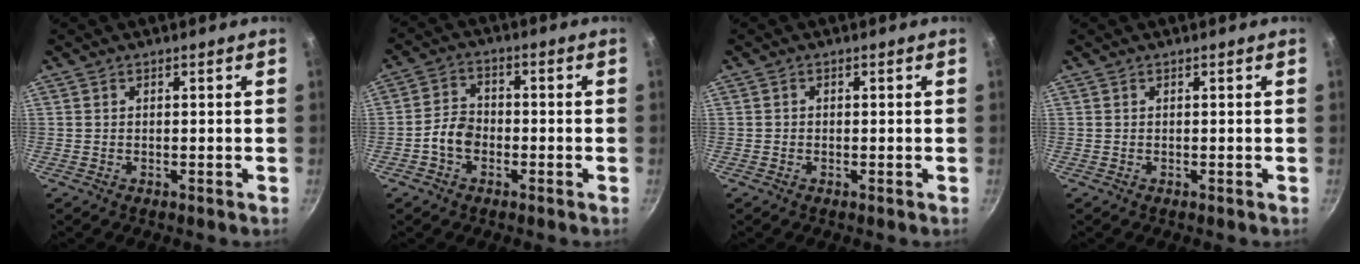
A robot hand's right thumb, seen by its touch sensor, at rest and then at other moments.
{"total": 5.1, "force": [-2.0, 3.8, 2.8], "torque": [-0.036, 0.024, -0.044]}
{"total": 0.5, "force": [-0.2, 0.5, 0.2], "torque": [-0.002, 0.002, -0.003]}
{"total": 0.0}